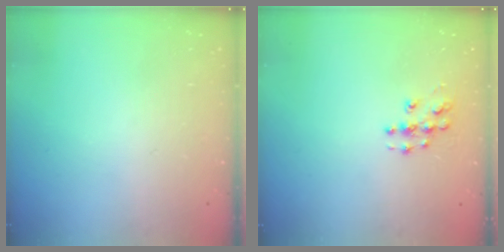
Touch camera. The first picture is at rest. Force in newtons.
{"total": 6.6, "press": 6.6, "slide": 0.3}